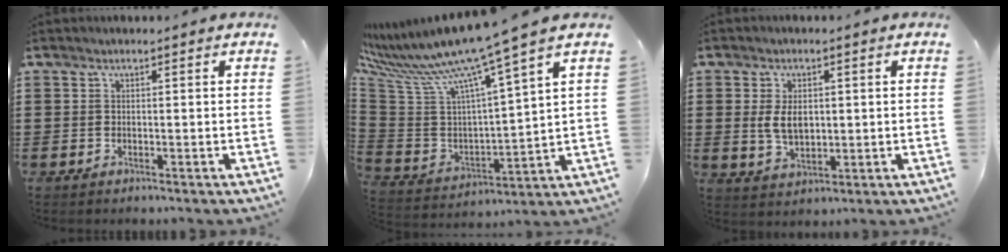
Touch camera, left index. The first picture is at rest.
{"total": 10.8, "force": [8.7, -0.9, 6.3], "torque": [-0.158, -0.069, 0.138]}
{"total": 4.8, "force": [0.5, 2.8, 3.8], "torque": [-0.078, 0.004, 0.005]}